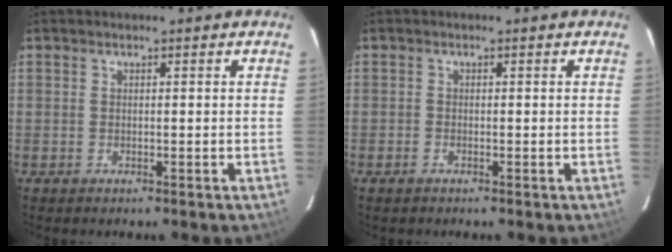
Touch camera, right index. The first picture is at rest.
{"total": 0.9, "force": [-0.7, 0.4, 0.3], "torque": [-0.005, -0.002, -0.016]}